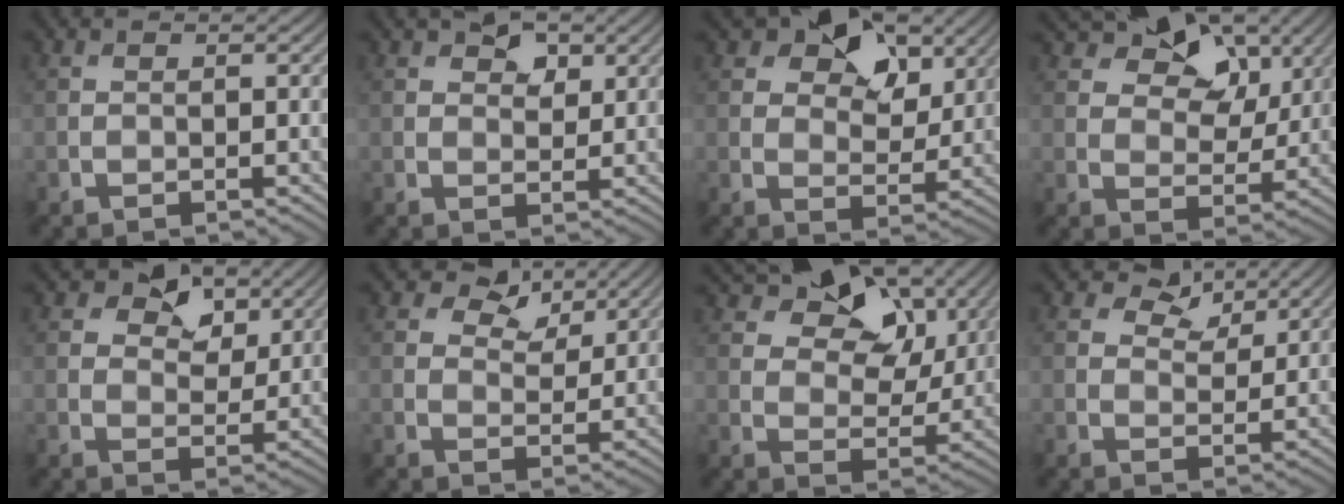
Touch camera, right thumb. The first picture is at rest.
{"total": 3.5, "force": [2.1, 2.1, 1.9], "torque": [-0.028, -0.004, 0.036]}
{"total": 9.6, "force": [5.5, 5.8, 5.4], "torque": [-0.079, -0.003, 0.080]}
{"total": 11.6, "force": [7.2, 6.4, 6.4], "torque": [-0.111, 0.001, 0.107]}
{"total": 6.6, "force": [3.9, 4.1, 3.4], "torque": [-0.049, -0.008, 0.061]}
{"total": 5.8, "force": [3.7, 3.3, 3.0], "torque": [-0.040, -0.001, 0.058]}
{"total": 13.9, "force": [8.5, 7.6, 7.9], "torque": [-0.140, 0.013, 0.122]}
{"total": 5.1, "force": [3.5, 2.9, 2.5], "torque": [-0.038, 0.001, 0.055]}